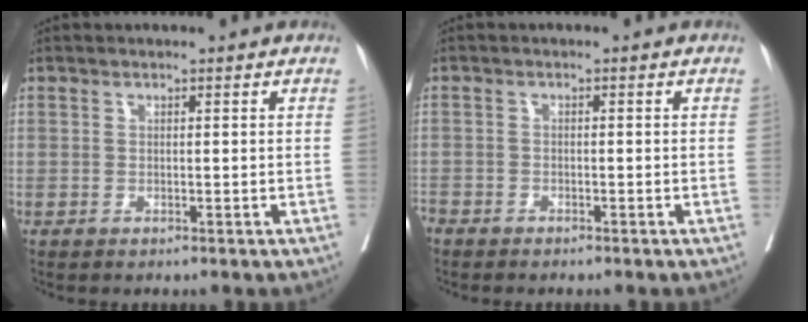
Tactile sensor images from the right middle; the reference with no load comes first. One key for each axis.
{"total": 3.0, "fx": -2.7, "fy": 0.7, "fz": 1.1, "tx": -0.014, "ty": -0.004, "tz": -0.045}